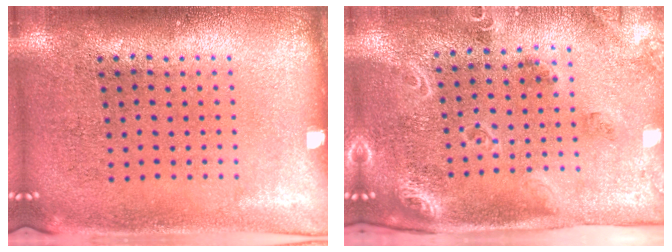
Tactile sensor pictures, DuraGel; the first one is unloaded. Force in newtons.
{"total": 1.7, "press": 1.7, "slide": 0.3}